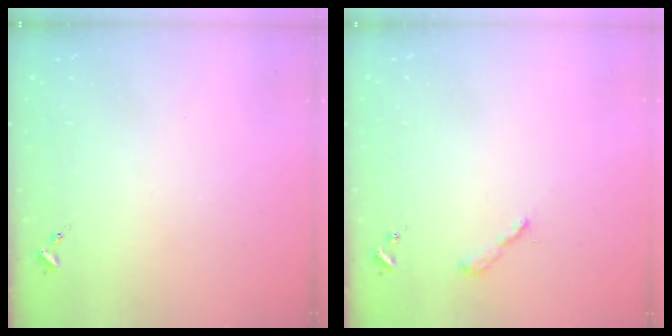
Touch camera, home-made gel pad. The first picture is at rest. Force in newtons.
{"total": 2.2, "press": 2.2, "slide": 0.2}